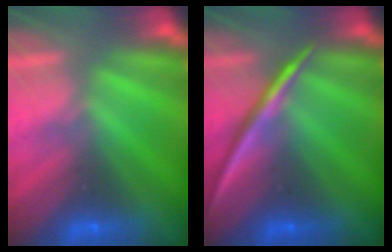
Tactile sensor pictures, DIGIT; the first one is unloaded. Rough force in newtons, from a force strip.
{"total": 2.2}